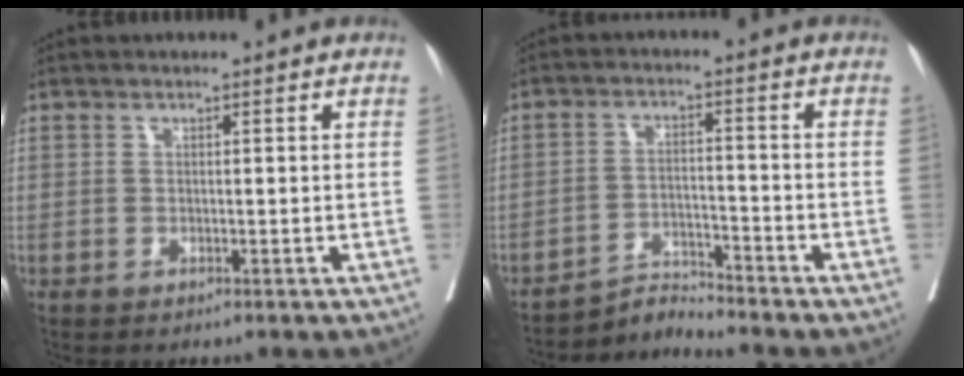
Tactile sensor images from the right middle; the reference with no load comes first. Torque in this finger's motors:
{"motor_torque": [-0.05, 0.09, -0.09, -0.01]}